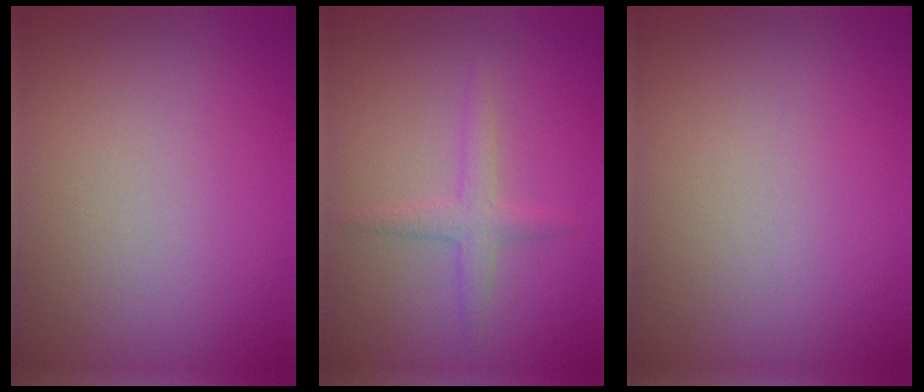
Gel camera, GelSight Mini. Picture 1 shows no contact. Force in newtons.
{"total": 1.9, "press": 1.9, "slide": 0.1}
{"total": 0.0}